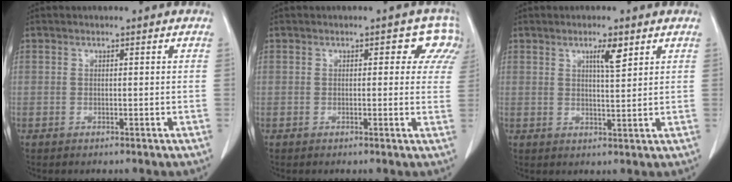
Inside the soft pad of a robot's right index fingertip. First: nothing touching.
{"total": 4.4, "force": [2.0, 2.8, 2.7], "torque": [-0.004, 0.009, 0.005]}
{"total": 3.5, "force": [2.0, 0.4, 2.9], "torque": [-0.049, -0.003, 0.033]}